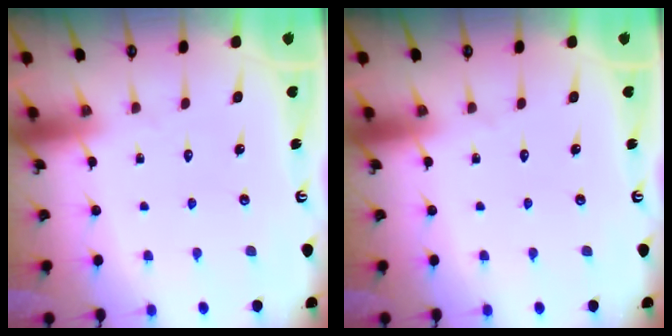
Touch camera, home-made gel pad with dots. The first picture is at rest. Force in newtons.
{"total": 0.0}